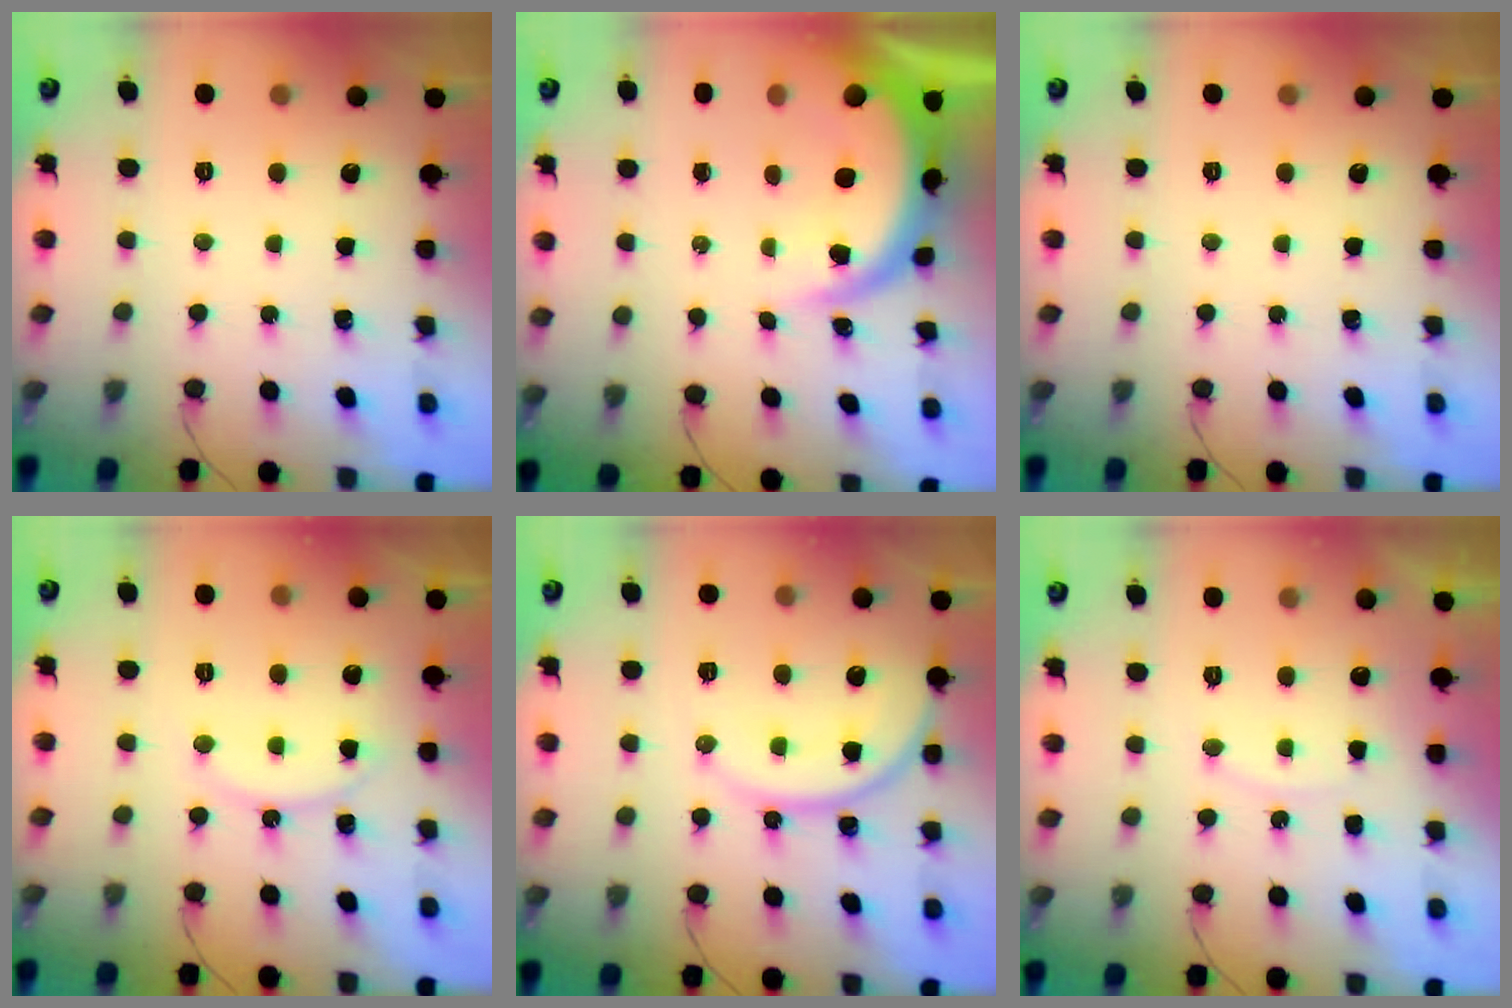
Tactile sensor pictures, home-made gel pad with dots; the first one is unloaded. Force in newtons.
{"total": 8.8, "press": 8.8, "slide": 0.9}
{"total": 0.0}
{"total": 10.5, "press": 10.5, "slide": 0.6}
{"total": 12.4, "press": 12.3, "slide": 1.1}
{"total": 6.4, "press": 6.4, "slide": 0.6}